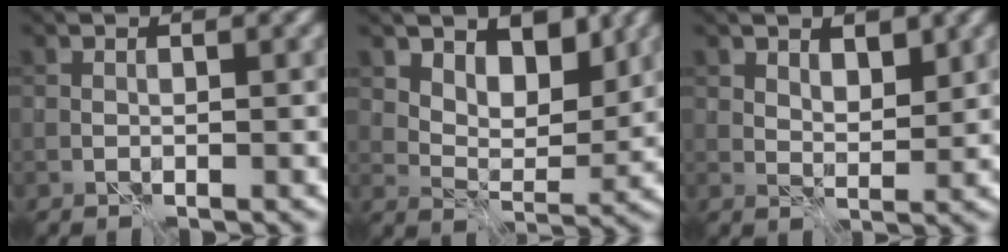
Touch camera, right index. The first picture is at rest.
{"total": 5.0, "force": [3.0, 2.8, 2.8], "torque": [-0.044, -0.015, 0.045]}
{"total": 2.5, "force": [1.6, 1.3, 1.4], "torque": [-0.023, -0.007, 0.029]}